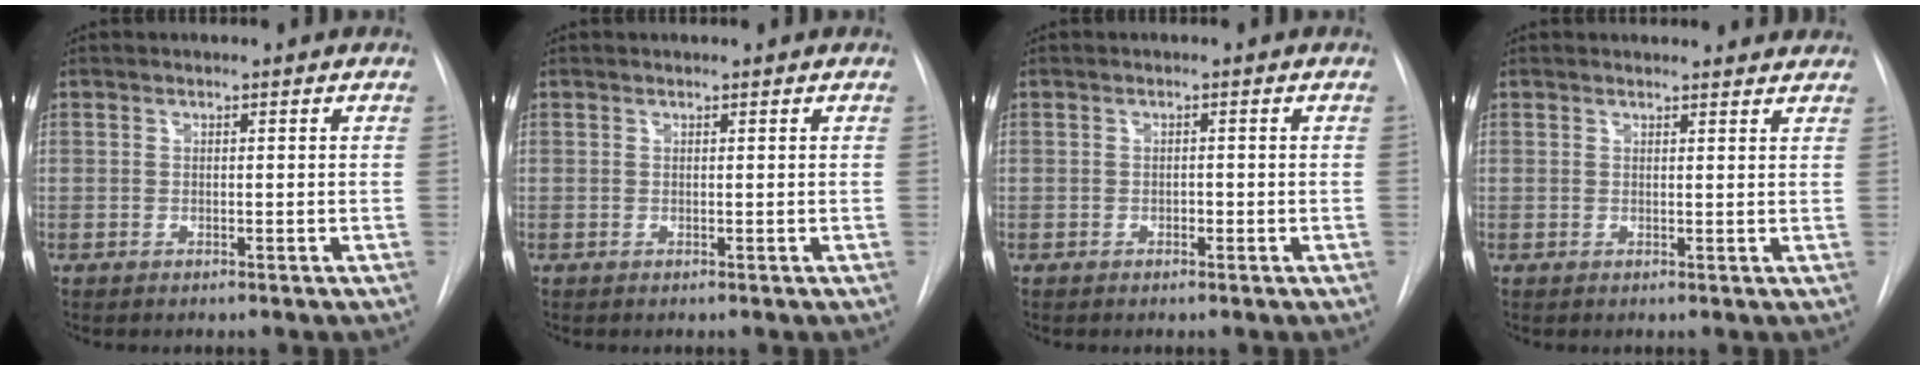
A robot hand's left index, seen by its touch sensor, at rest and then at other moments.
{"total": 0.7, "force": [0.7, 0.1, 0.1], "torque": [-0.004, 0.015, 0.014]}
{"total": 0.6, "force": [-0.3, 0.4, 0.4], "torque": [-0.004, 0.002, -0.006]}
{"total": 6.5, "force": [6.3, 1.5, 0.8], "torque": [0.006, 0.009, 0.052]}